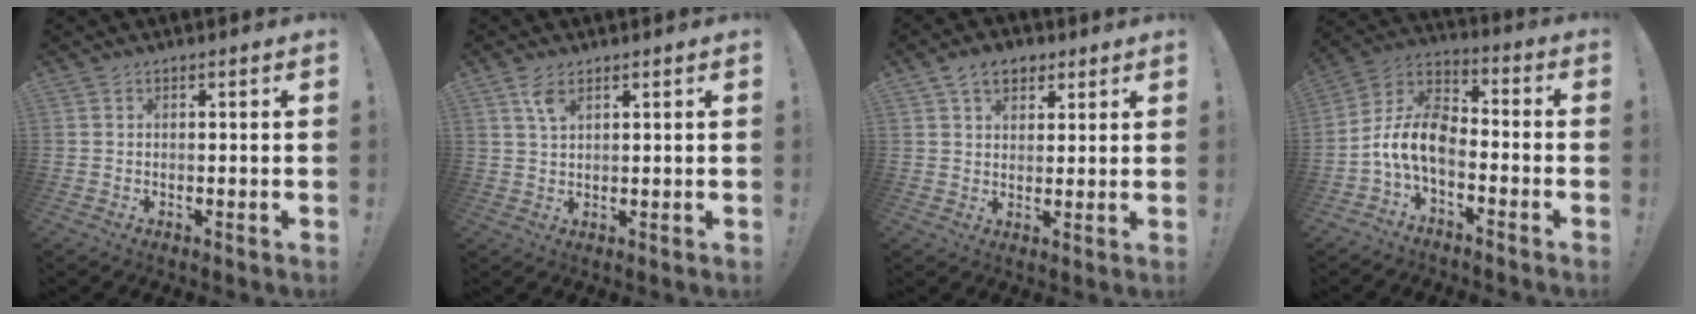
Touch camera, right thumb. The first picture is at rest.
{"total": 4.0, "force": [2.3, 1.7, 2.7], "torque": [-0.052, -0.007, 0.040]}
{"total": 7.4, "force": [4.1, 5.0, 3.5], "torque": [-0.055, -0.005, 0.077]}
{"total": 11.8, "force": [-4.7, 6.9, 8.4], "torque": [-0.173, 0.027, -0.078]}